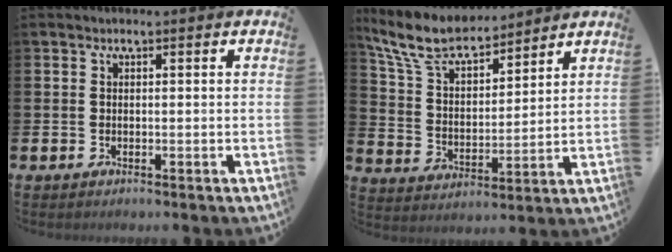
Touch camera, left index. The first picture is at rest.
{"total": 8.7, "force": [7.8, 2.5, 3.0], "torque": [-0.099, -0.041, 0.143]}